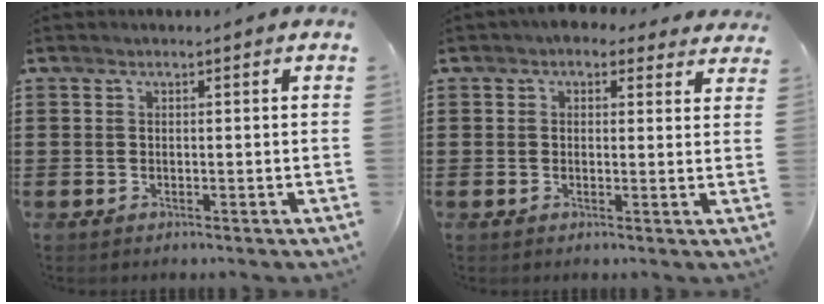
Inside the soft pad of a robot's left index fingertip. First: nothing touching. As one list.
[{"total": 2.7, "force": [2.0, 1.5, 0.8], "torque": [-0.016, 0.000, 0.035]}]